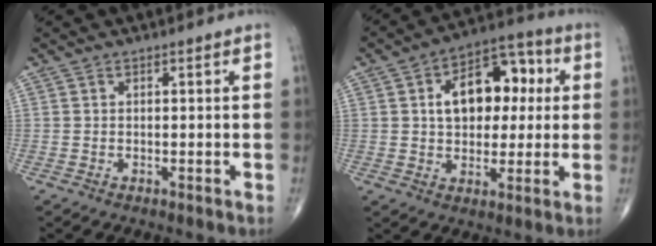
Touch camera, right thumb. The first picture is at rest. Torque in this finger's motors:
{"motor_torque": [0.91, 2.34, 0.99, 0.08, 0.05]}